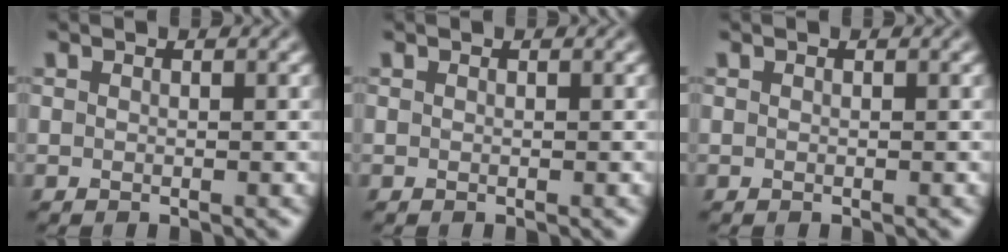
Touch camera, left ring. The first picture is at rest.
{"total": 0.0}
{"total": 0.0}